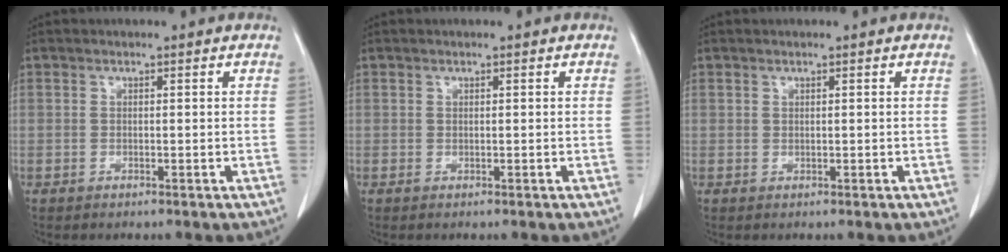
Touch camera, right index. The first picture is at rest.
{"total": 0.0}
{"total": 0.0}